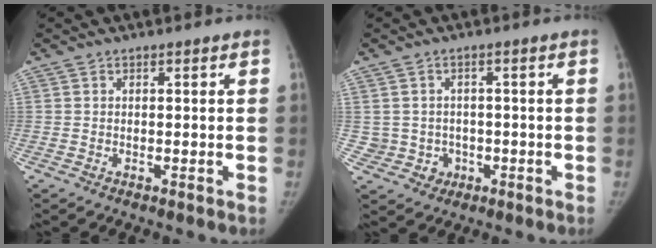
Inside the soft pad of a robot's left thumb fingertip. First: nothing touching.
{"total": 4.5, "force": [-0.8, 4.4, 0.4], "torque": [0.020, 0.013, -0.007]}